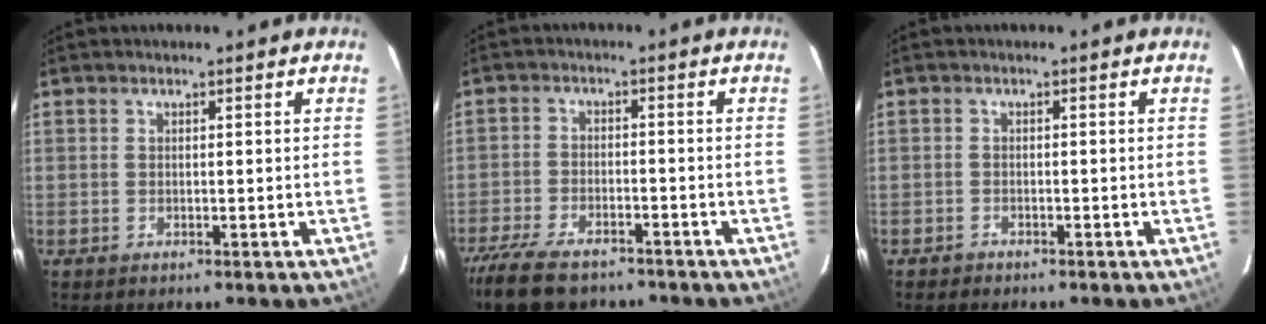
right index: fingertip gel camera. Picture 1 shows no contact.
{"total": 14.1, "force": [-11.2, 5.5, 6.6], "torque": [-0.161, -0.030, -0.192]}
{"total": 1.3, "force": [-1.2, 0.6, -0.2], "torque": [-0.006, 0.003, -0.021]}